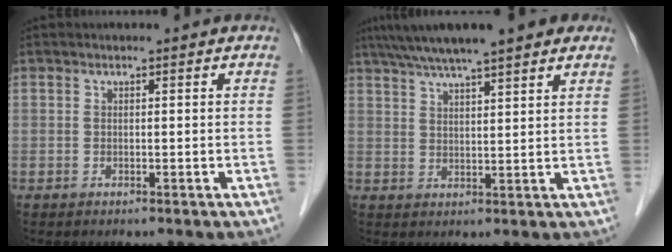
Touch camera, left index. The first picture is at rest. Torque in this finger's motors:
{"motor_torque": [0.63, -0.95, 0.43, 0.21]}